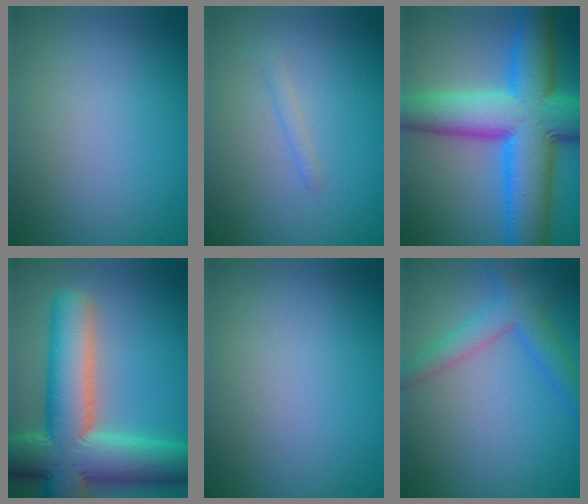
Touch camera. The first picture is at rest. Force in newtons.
{"total": 0.9, "press": 0.9, "slide": 0.1}
{"total": 13.3, "press": 13.3, "slide": 0.2}
{"total": 13.2, "press": 13.2, "slide": 1.2}
{"total": 0.0}
{"total": 3.5, "press": 3.5, "slide": 0.1}